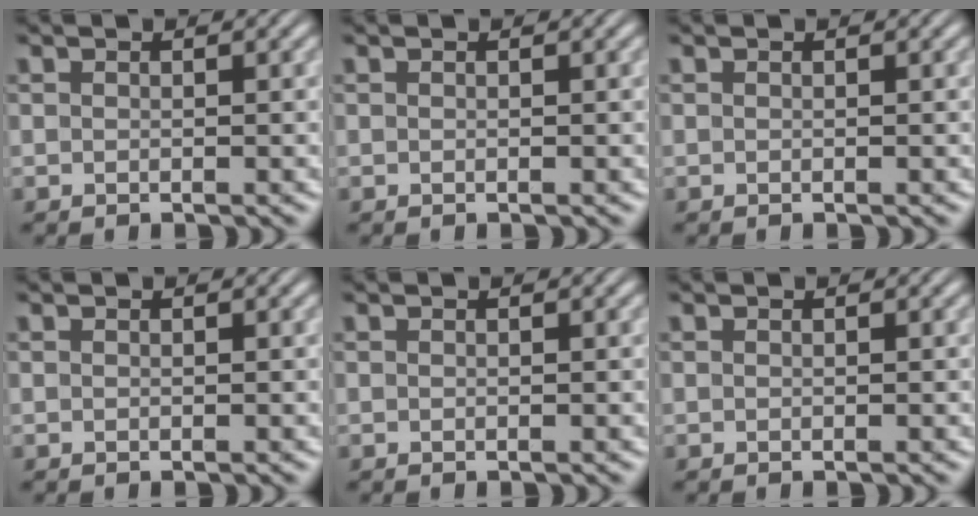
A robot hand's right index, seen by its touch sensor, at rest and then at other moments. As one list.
[{"total": 0.0}, {"total": 0.0}, {"total": 0.0}, {"total": 0.0}, {"total": 0.0}]